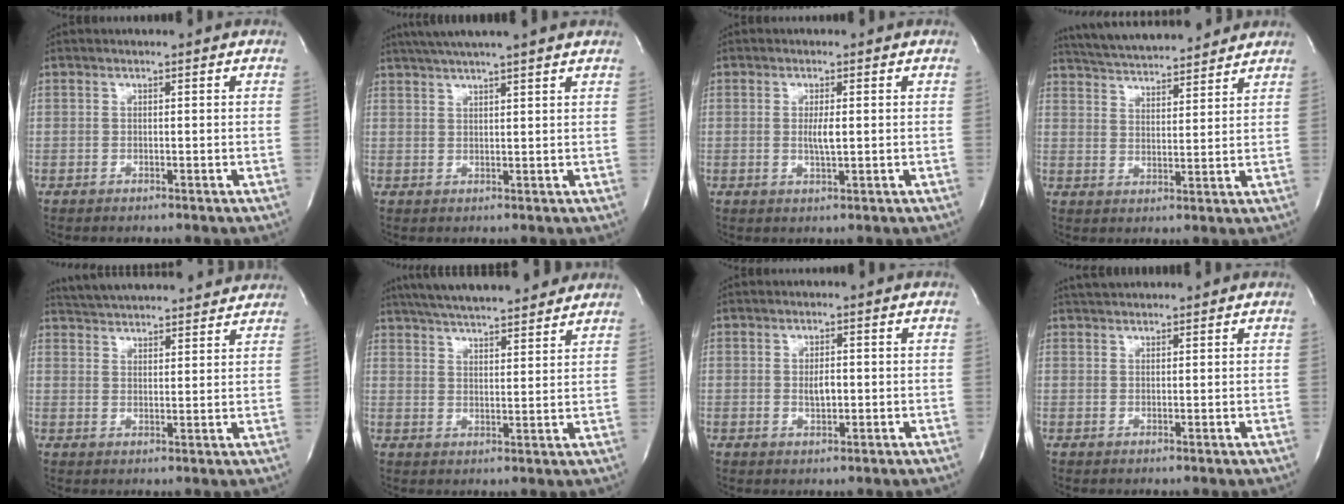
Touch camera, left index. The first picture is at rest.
{"total": 10.0, "force": [8.4, -0.5, 5.4], "torque": [-0.094, 0.035, 0.113]}
{"total": 2.4, "force": [0.1, 0.3, 2.4], "torque": [-0.049, -0.003, 0.003]}
{"total": 15.4, "force": [14.2, 2.0, 5.5], "torque": [-0.099, 0.027, 0.220]}
{"total": 16.8, "force": [15.8, 2.6, 5.0], "torque": [-0.087, 0.031, 0.224]}
{"total": 18.5, "force": [16.2, 2.9, 8.4], "torque": [-0.146, 0.034, 0.238]}
{"total": 2.3, "force": [0.0, 0.9, 2.1], "torque": [-0.039, -0.001, 0.002]}
{"total": 3.0, "force": [2.9, 0.5, 0.8], "torque": [-0.017, 0.024, 0.052]}